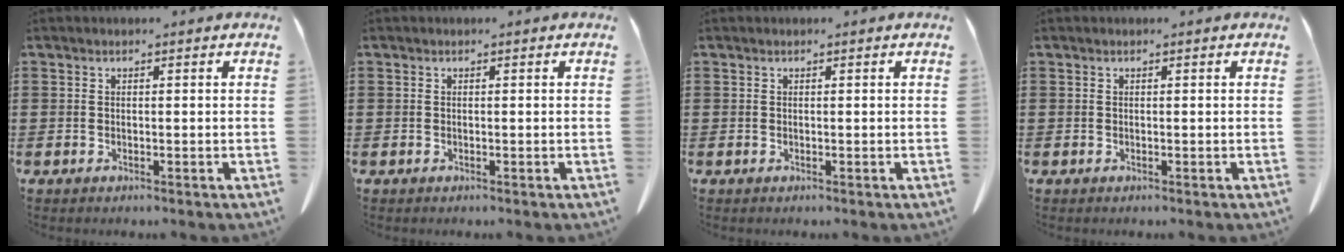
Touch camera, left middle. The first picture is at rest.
{"total": 0.0}
{"total": 0.0}
{"total": 0.0}